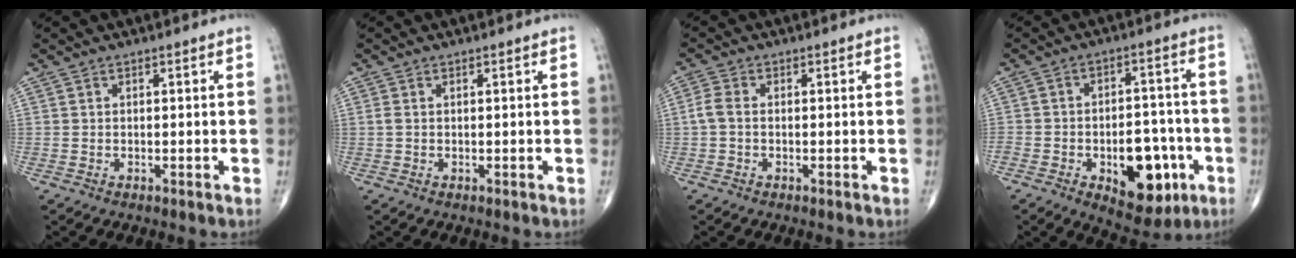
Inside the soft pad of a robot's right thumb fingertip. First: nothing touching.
{"total": 0.7, "force": [0.1, 0.3, 0.6], "torque": [-0.020, 0.007, 0.006]}
{"total": 2.6, "force": [-0.3, 1.6, 2.1], "torque": [-0.048, 0.004, -0.013]}
{"total": 15.0, "force": [-5.7, 8.2, 11.2], "torque": [-0.113, 0.037, -0.072]}